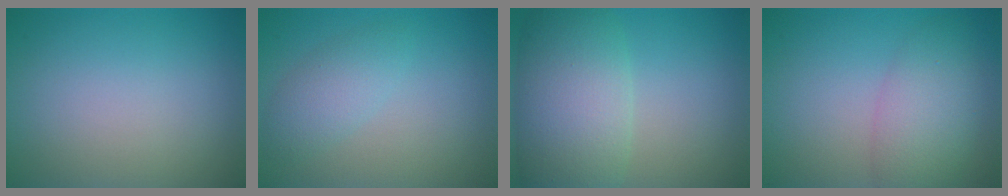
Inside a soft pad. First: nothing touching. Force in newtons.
{"total": 2.5, "press": 2.5, "slide": 0.1}
{"total": 8.4, "press": 8.4, "slide": 0.6}
{"total": 4.6, "press": 4.6, "slide": 0.2}